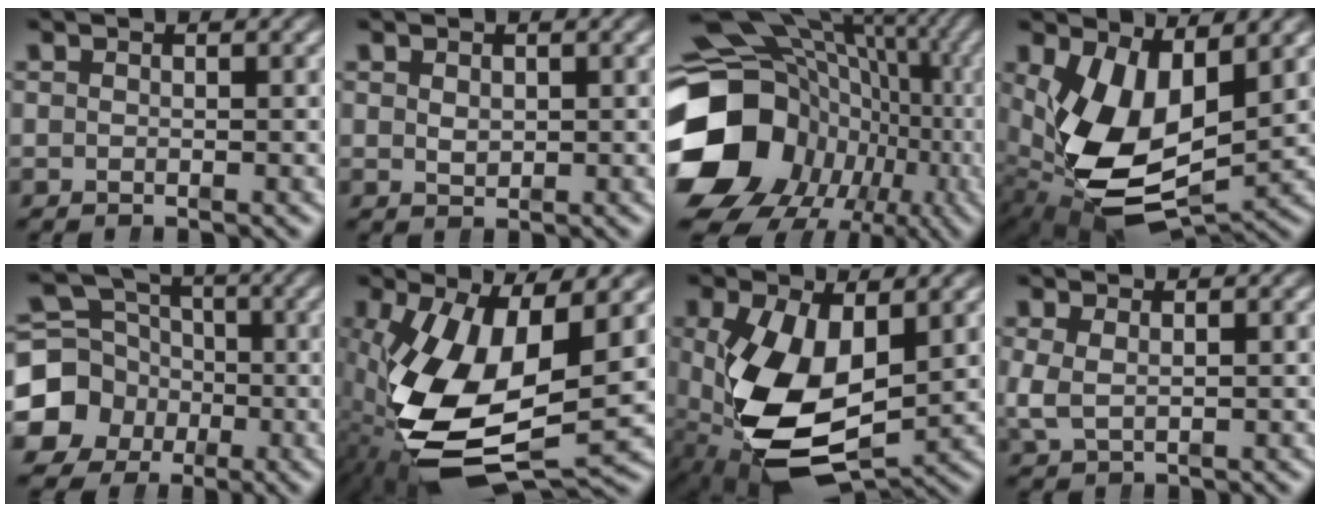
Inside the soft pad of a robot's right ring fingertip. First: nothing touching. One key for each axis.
{"total": 0.8, "fx": 0.2, "fy": 0.3, "fz": 0.6, "tx": -0.014, "ty": -0.011, "tz": 0.016}
{"total": 21.0, "fx": -3.1, "fy": 16.4, "fz": 12.7, "tx": -0.230, "ty": -0.067, "tz": -0.029}
{"total": 10.9, "fx": -1.1, "fy": 6.4, "fz": 8.7, "tx": -0.192, "ty": -0.049, "tz": 0.010}
{"total": 12.8, "fx": -2.5, "fy": 11.5, "fz": 5.0, "tx": -0.098, "ty": -0.052, "tz": -0.040}
{"total": 12.8, "fx": -2.6, "fy": 6.8, "fz": 10.6, "tx": -0.232, "ty": -0.049, "tz": -0.011}
{"total": 11.2, "fx": -1.9, "fy": 6.5, "fz": 8.9, "tx": -0.204, "ty": -0.059, "tz": 0.003}
{"total": 2.4, "fx": 0.2, "fy": 1.7, "fz": 1.7, "tx": -0.056, "ty": -0.018, "tz": 0.018}